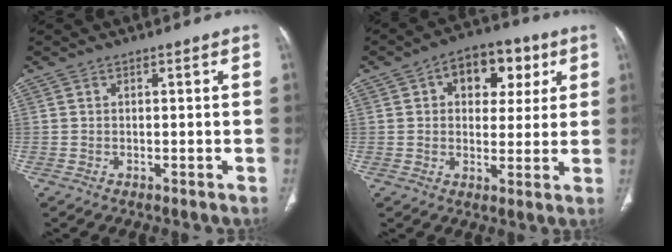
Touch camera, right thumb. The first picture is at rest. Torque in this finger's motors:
{"motor_torque": [0.80, 1.46, 0.38, -0.43, 0.16]}